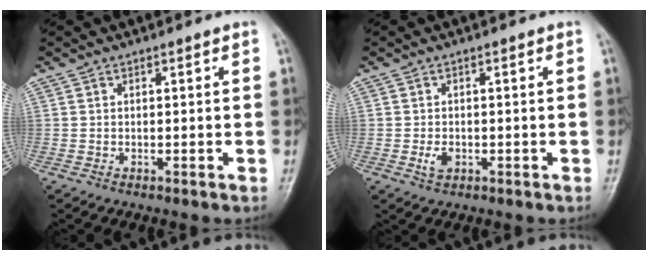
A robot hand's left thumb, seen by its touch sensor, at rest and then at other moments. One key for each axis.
{"total": 2.2, "fx": -0.6, "fy": 1.5, "fz": 1.5, "tx": -0.027, "ty": 0.000, "tz": -0.011}